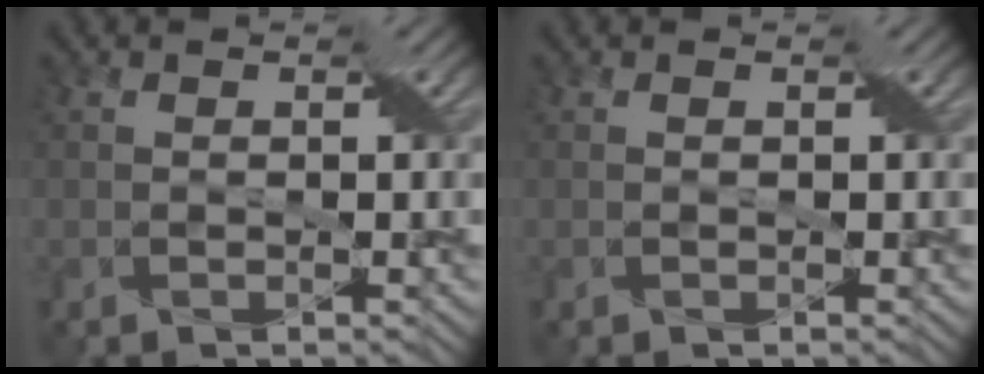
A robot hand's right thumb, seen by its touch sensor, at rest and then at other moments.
{"total": 0.0}